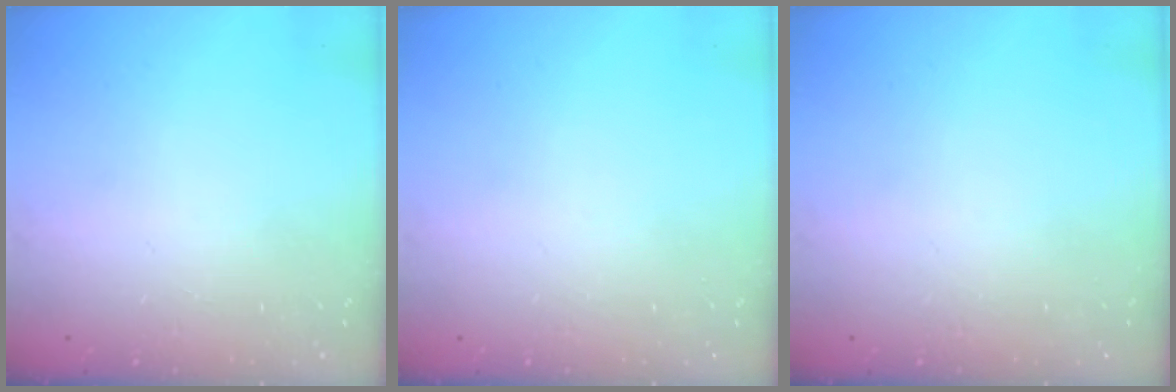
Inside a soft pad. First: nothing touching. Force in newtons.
{"total": 0.0}
{"total": 0.0}